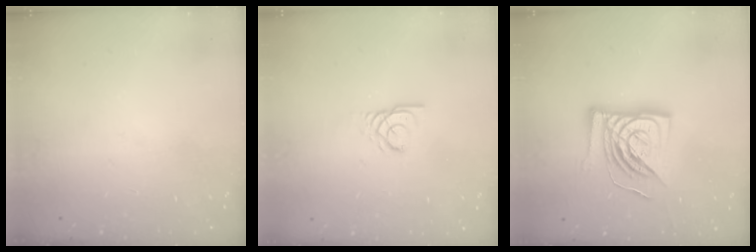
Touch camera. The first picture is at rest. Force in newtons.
{"total": 2.9, "press": 2.9, "slide": 0.2}
{"total": 15.9, "press": 15.8, "slide": 1.9}